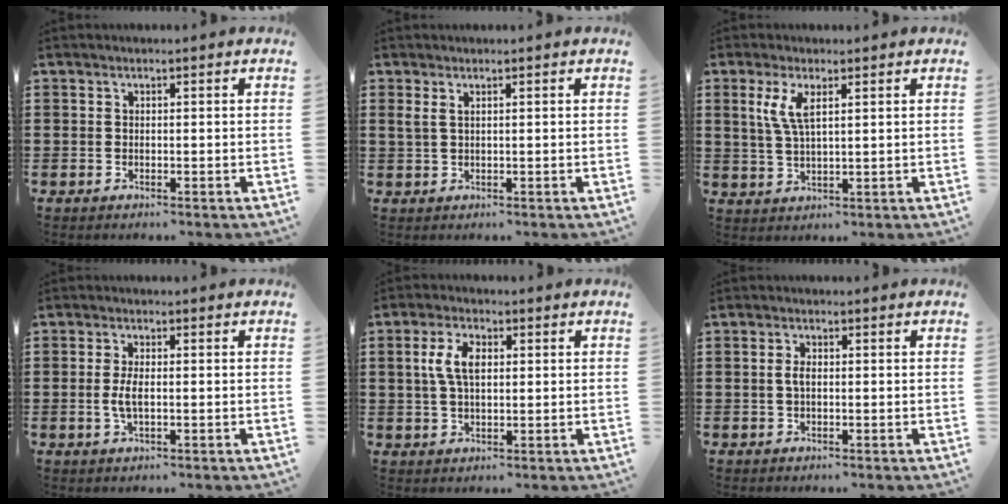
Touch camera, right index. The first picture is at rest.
{"total": 1.4, "force": [0.7, 0.5, 1.1], "torque": [-0.023, 0.003, 0.011]}
{"total": 4.8, "force": [1.9, 1.6, 4.1], "torque": [-0.089, 0.006, 0.031]}
{"total": 3.4, "force": [-0.3, 1.3, 3.1], "torque": [-0.078, -0.006, -0.013]}
{"total": 5.6, "force": [1.0, 2.9, 4.6], "torque": [-0.105, 0.012, 0.013]}
{"total": 2.0, "force": [0.0, 1.0, 1.7], "torque": [-0.042, 0.002, -0.005]}